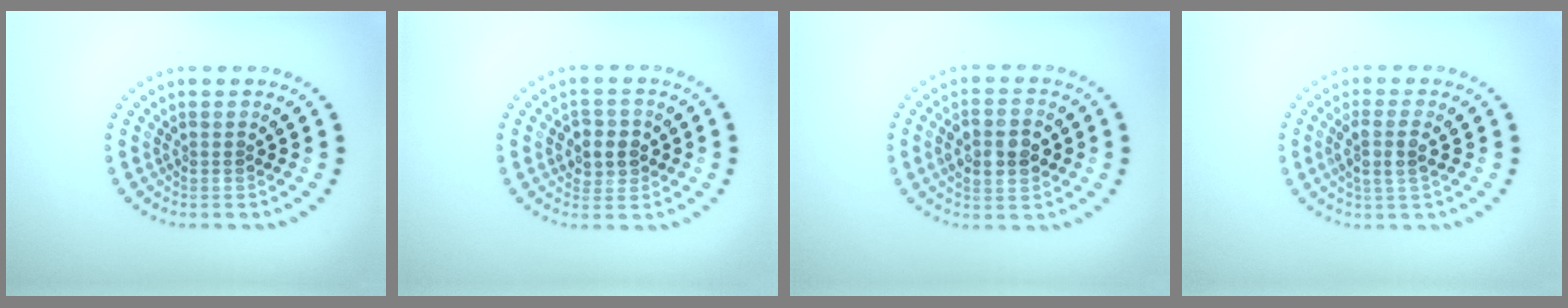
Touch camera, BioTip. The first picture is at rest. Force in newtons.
{"total": 2.8, "press": 2.7, "slide": 0.8}
{"total": 3.7, "press": 3.7, "slide": 0.5}
{"total": 2.6, "press": 2.2, "slide": 1.4}